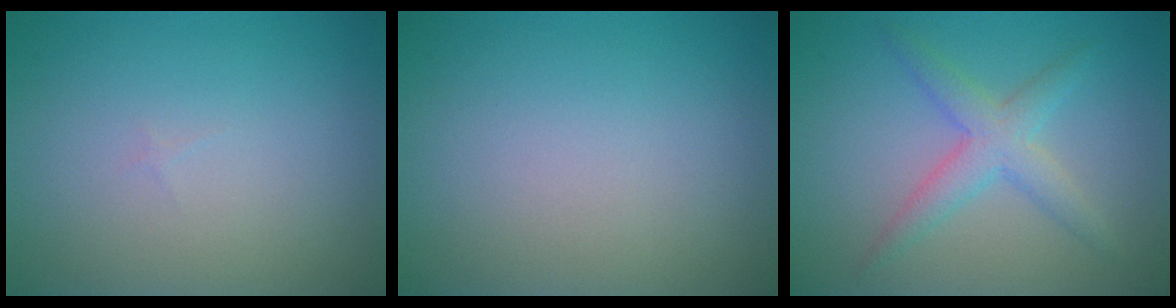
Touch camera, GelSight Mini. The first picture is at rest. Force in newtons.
{"total": 0.0}
{"total": 2.3, "press": 2.3, "slide": 0.1}